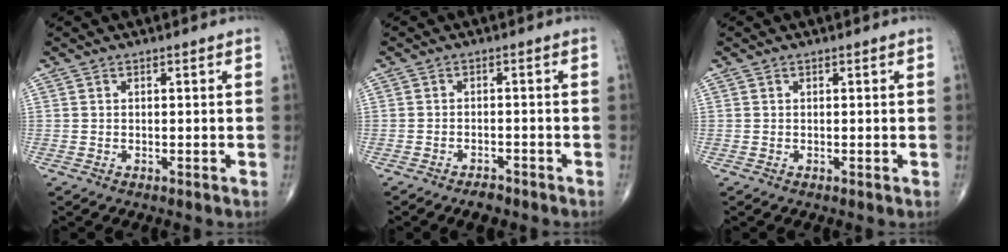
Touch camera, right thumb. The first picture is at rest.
{"total": 2.6, "force": [-2.1, 1.1, 1.2], "torque": [-0.023, 0.009, -0.032]}
{"total": 0.0}